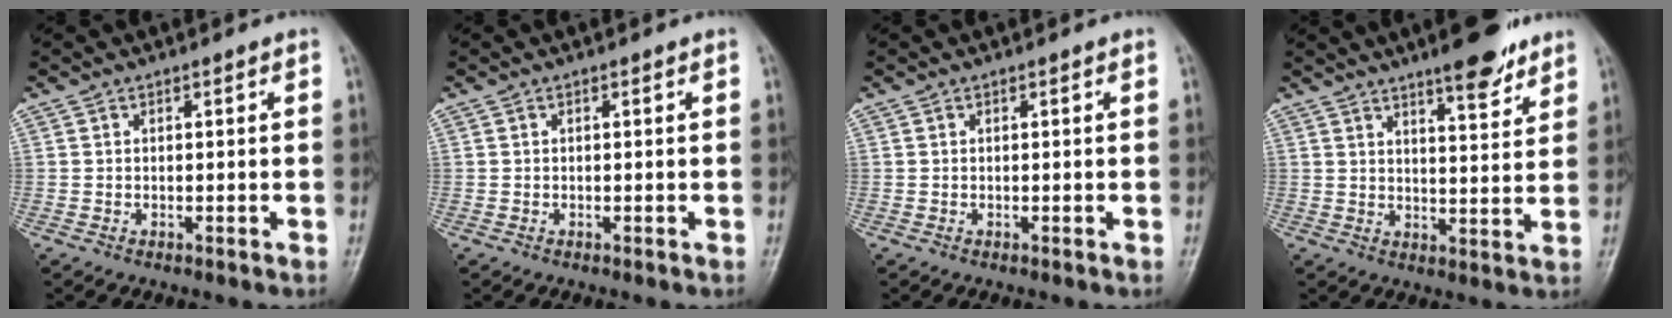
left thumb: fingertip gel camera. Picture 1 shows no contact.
{"total": 0.0}
{"total": 0.0}
{"total": 8.7, "force": [6.3, 2.2, 5.6], "torque": [-0.055, -0.038, 0.089]}